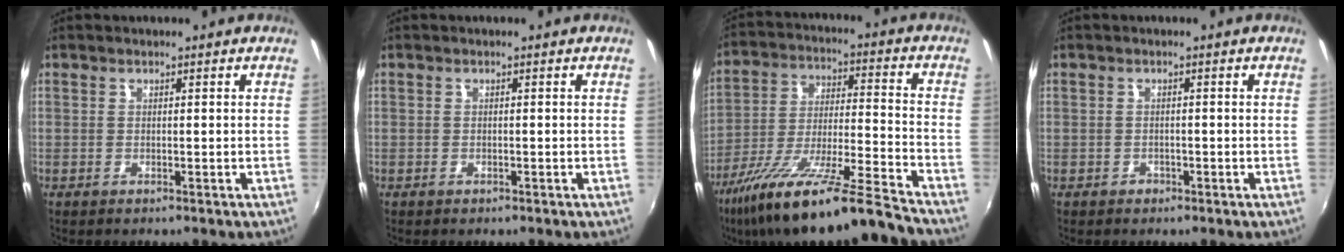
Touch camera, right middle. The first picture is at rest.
{"total": 0.8, "force": [-0.5, 0.5, 0.1], "torque": [-0.005, -0.003, -0.009]}
{"total": 20.8, "force": [-16.6, 0.6, 12.5], "torque": [-0.228, -0.045, -0.282]}
{"total": 1.4, "force": [-0.8, 1.1, 0.1], "torque": [-0.004, -0.001, -0.012]}